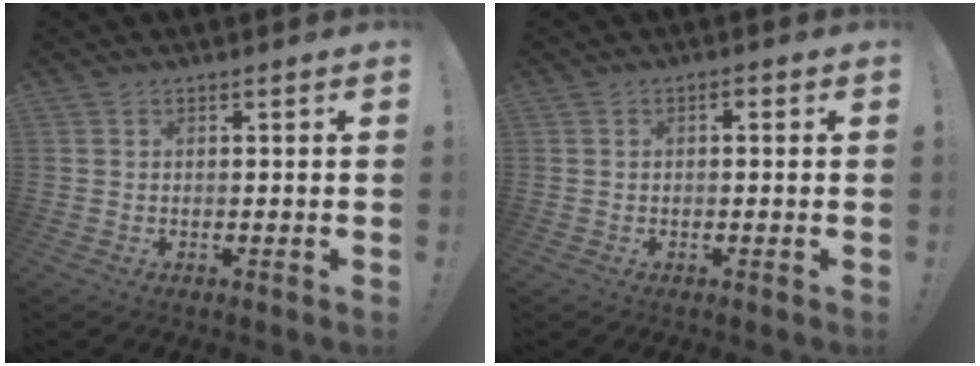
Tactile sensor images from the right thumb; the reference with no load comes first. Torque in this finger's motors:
{"motor_torque": [-0.01, 0.23, 0.09, 0.09, 0.00]}